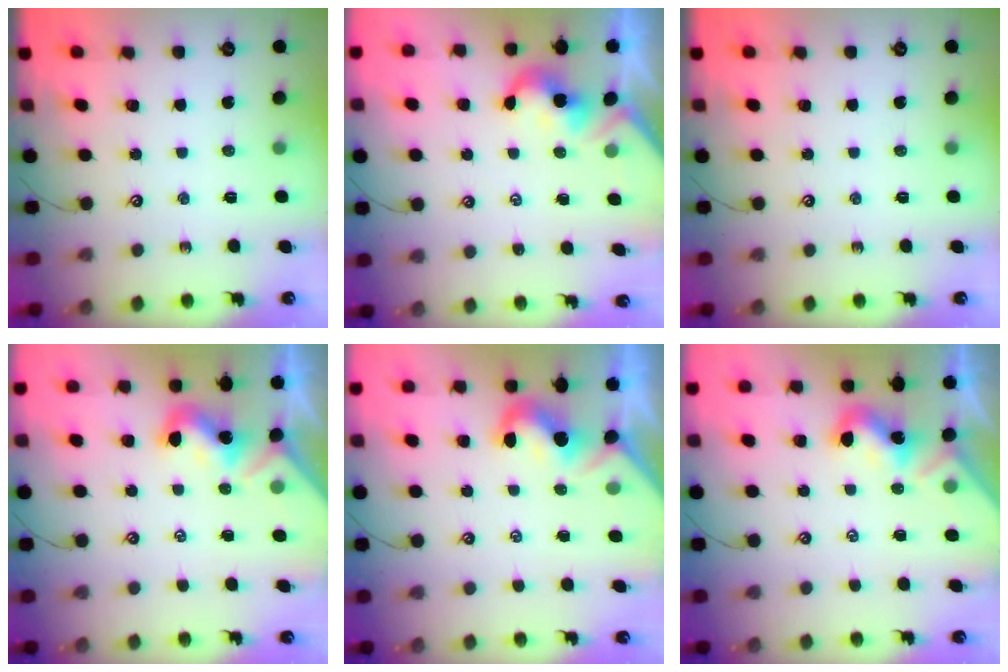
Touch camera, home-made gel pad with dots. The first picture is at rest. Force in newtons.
{"total": 1.9, "press": 1.8, "slide": 0.5}
{"total": 0.0}
{"total": 1.8, "press": 1.8, "slide": 0.1}
{"total": 2.1, "press": 2.0, "slide": 0.6}
{"total": 1.8, "press": 1.8, "slide": 0.5}